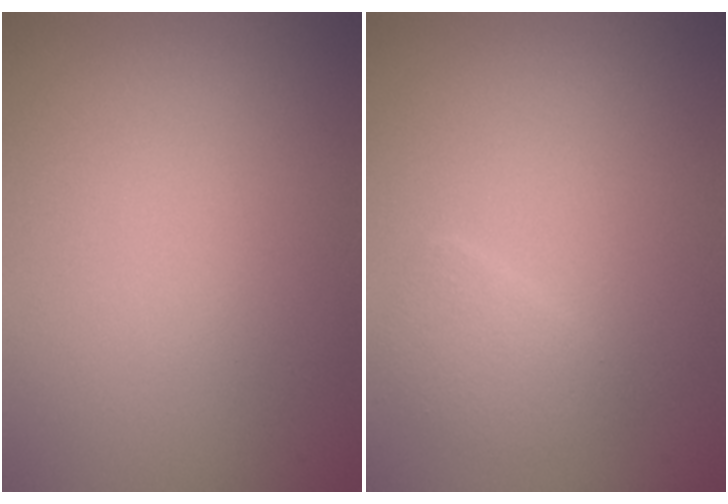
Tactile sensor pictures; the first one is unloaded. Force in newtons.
{"total": 1.7, "press": 1.7, "slide": 0.1}